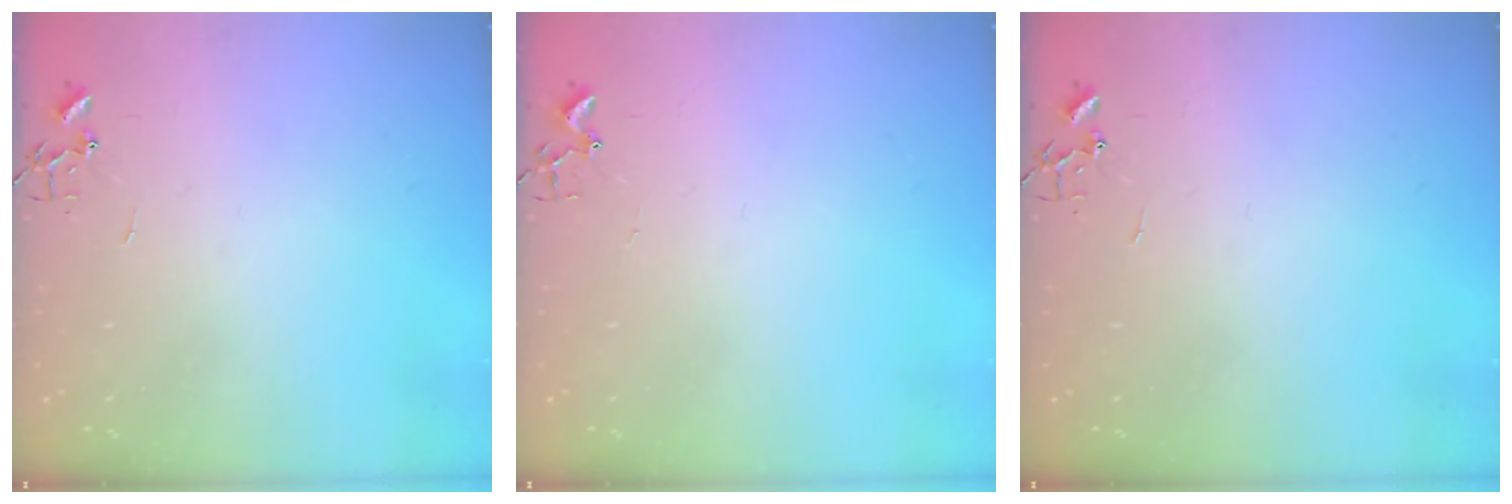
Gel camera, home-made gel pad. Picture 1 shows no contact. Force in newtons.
{"total": 1.8, "press": 1.8, "slide": 0.2}
{"total": 0.0}